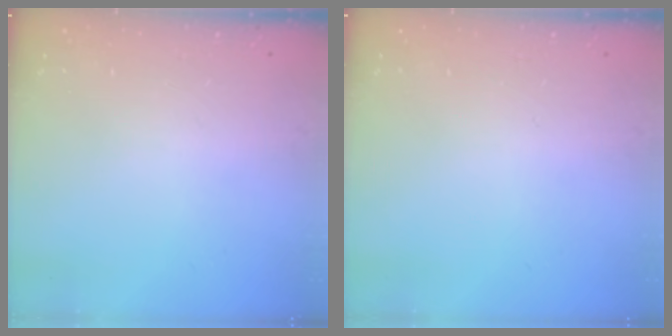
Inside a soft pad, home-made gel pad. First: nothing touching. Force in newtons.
{"total": 0.0}